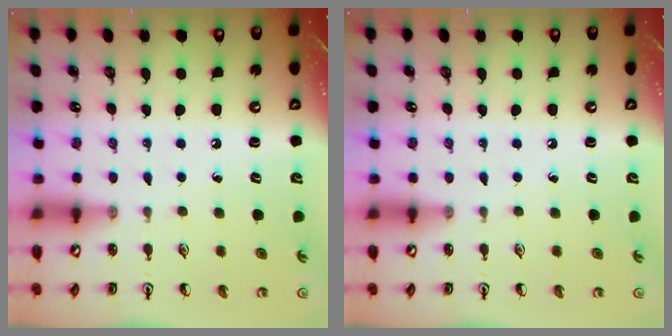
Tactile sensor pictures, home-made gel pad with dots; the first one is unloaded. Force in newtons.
{"total": 0.0}